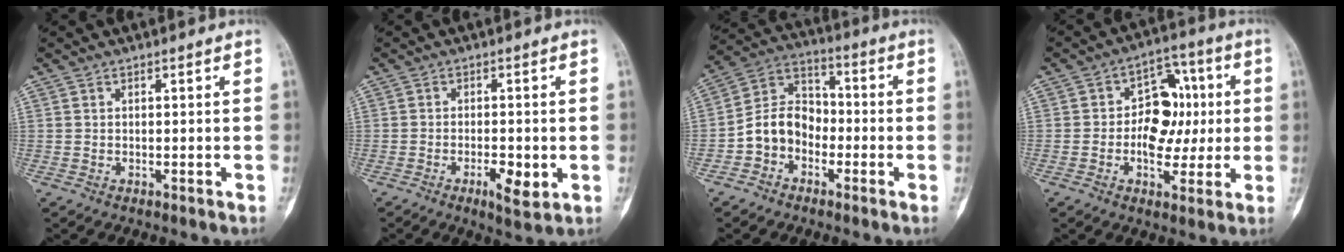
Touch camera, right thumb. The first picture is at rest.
{"total": 5.3, "force": [-1.6, 1.8, 4.7], "torque": [-0.072, -0.003, -0.022]}
{"total": 10.0, "force": [-3.2, 8.0, 5.0], "torque": [-0.068, 0.048, -0.071]}
{"total": 11.8, "force": [0.2, 8.2, 8.4], "torque": [-0.074, 0.022, -0.003]}